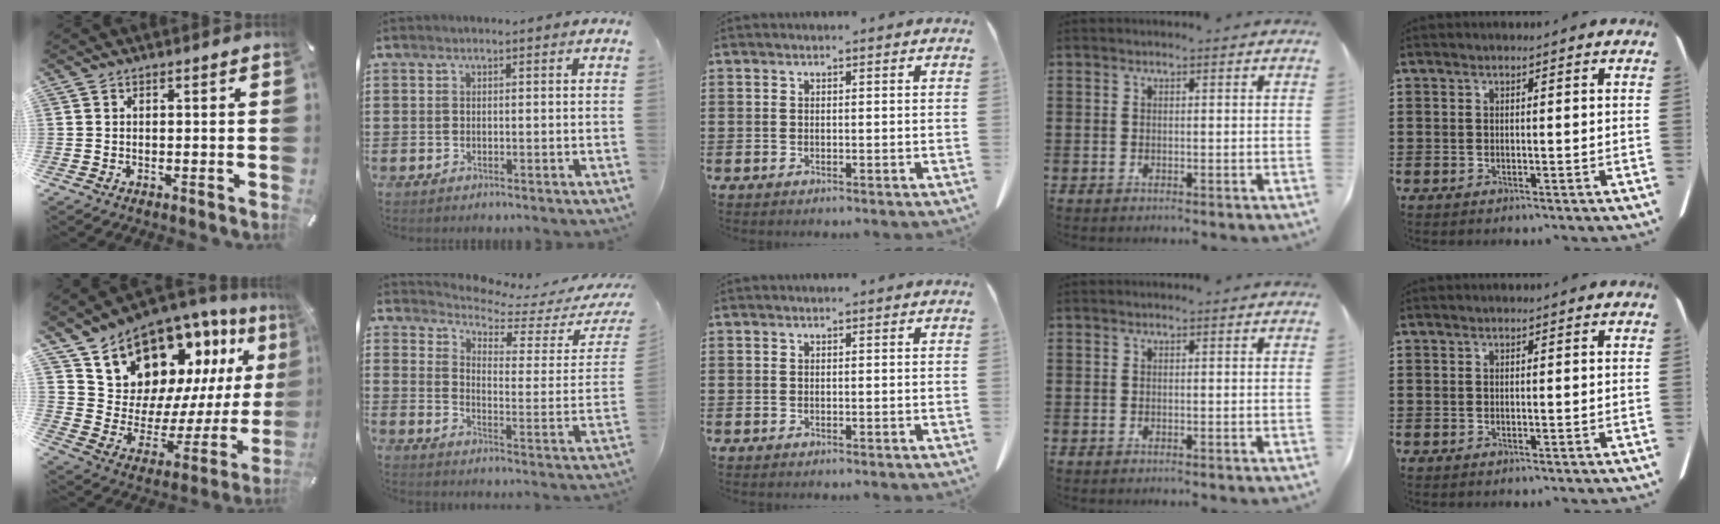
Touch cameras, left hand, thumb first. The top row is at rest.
{"thumb": {"total": 14.5, "force": [11.3, 8.7, 2.5], "torque": [-0.045, -0.114, 0.210]}, "index": {"total": 4.5, "force": [4.3, 0.6, 1.1], "torque": [-0.044, -0.046, 0.067]}}